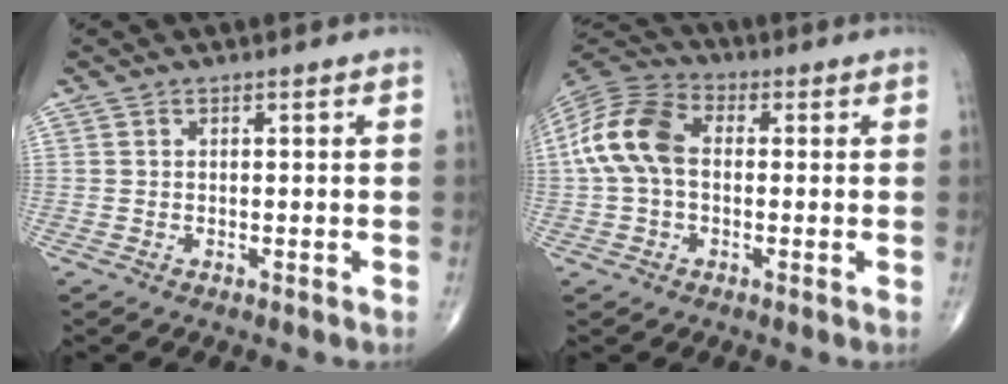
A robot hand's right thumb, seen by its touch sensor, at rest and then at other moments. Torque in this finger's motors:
{"motor_torque": [0.10, 0.89, 1.19, 0.14, 0.43]}